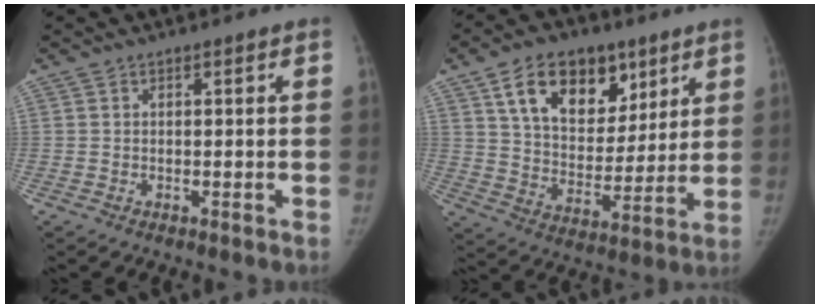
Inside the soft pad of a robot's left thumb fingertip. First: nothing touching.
{"total": 18.0, "force": [9.3, 11.6, 10.2], "torque": [-0.123, -0.035, 0.160]}